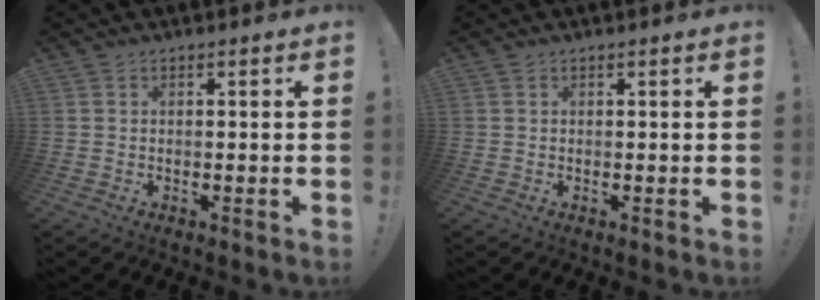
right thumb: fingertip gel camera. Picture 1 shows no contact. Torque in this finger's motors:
{"motor_torque": [0.00, 0.00, -0.06, 0.12, 0.00]}